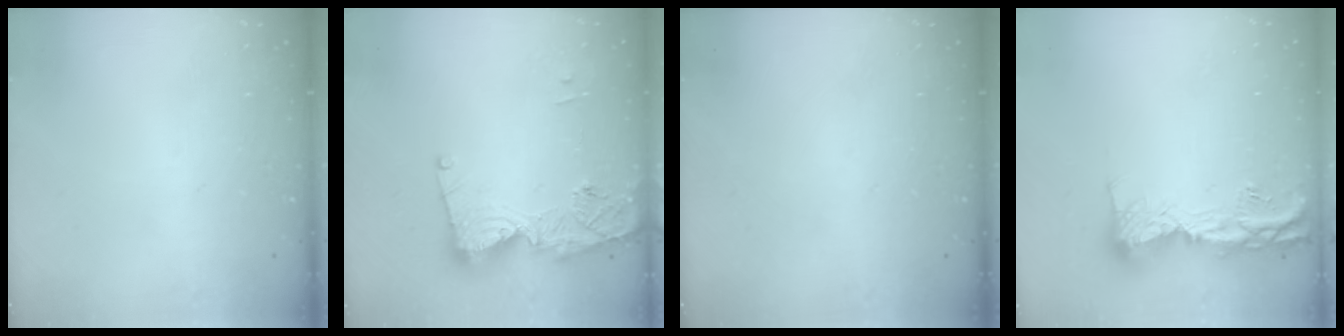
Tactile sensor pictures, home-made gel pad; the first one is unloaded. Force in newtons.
{"total": 14.4, "press": 14.4, "slide": 1.4}
{"total": 0.0}
{"total": 14.4, "press": 14.3, "slide": 1.5}